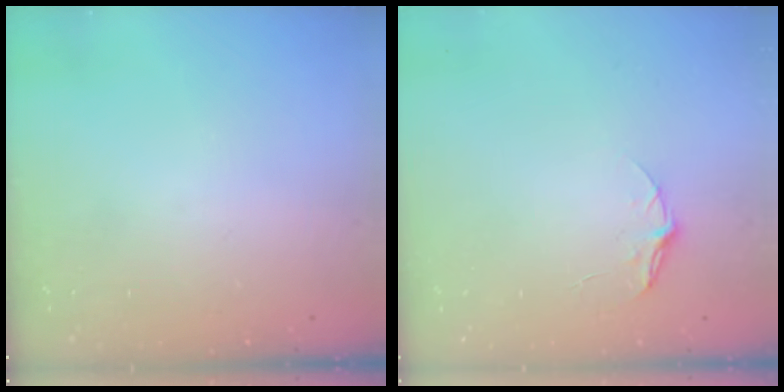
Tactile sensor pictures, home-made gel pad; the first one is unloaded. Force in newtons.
{"total": 5.3, "press": 5.2, "slide": 0.6}